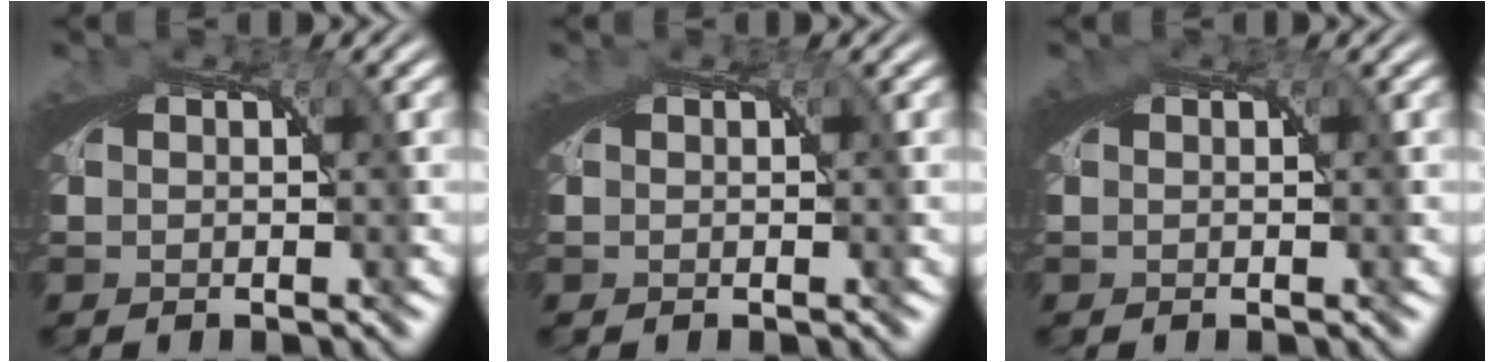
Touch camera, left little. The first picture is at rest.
{"total": 0.0}
{"total": 0.6, "force": [0.1, 0.4, 0.5], "torque": [-0.008, -0.002, 0.002]}